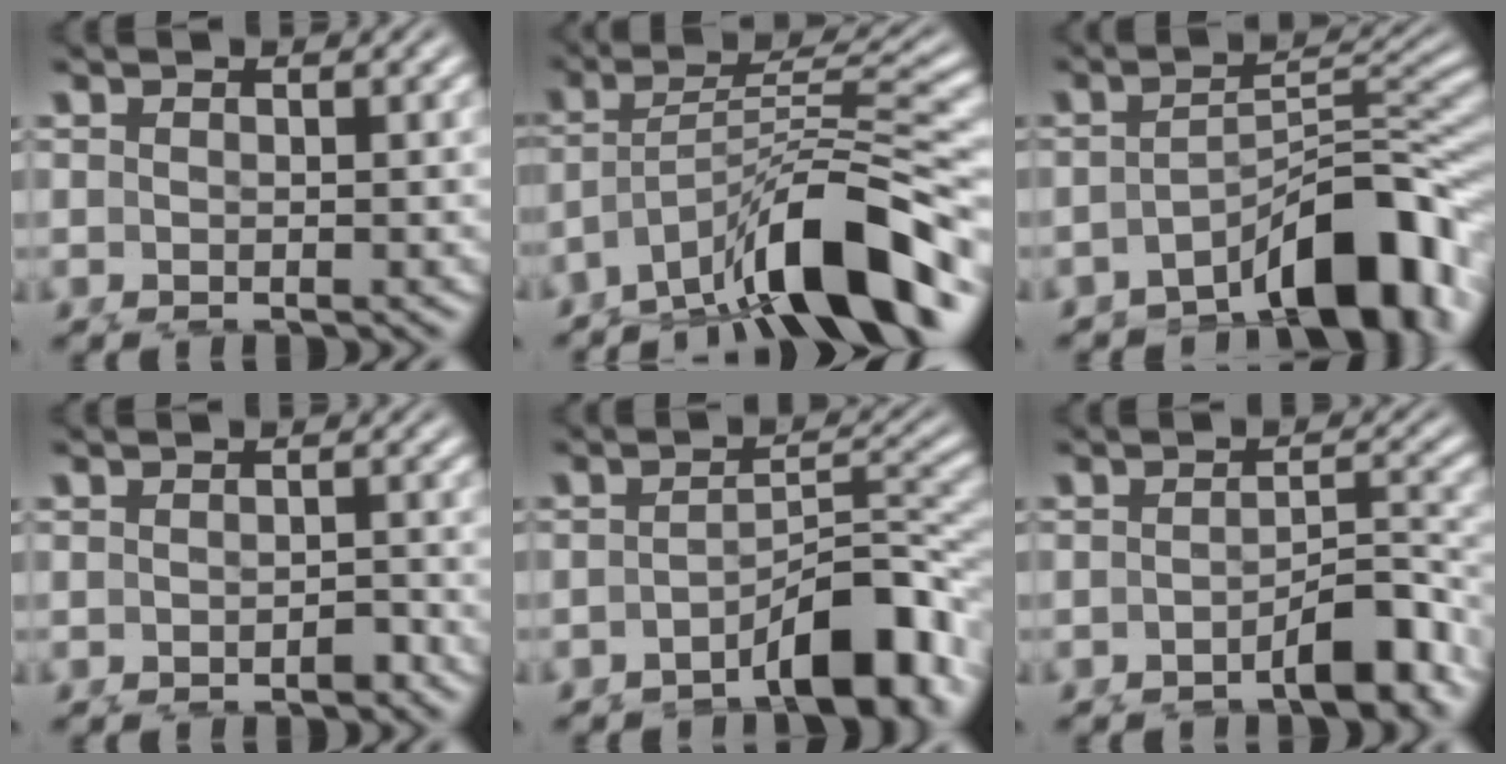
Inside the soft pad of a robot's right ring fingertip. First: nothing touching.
{"total": 9.1, "force": [-4.8, 2.6, 7.3], "torque": [-0.112, -0.016, -0.064]}
{"total": 8.0, "force": [-4.9, 2.4, 5.8], "torque": [-0.075, -0.019, -0.066]}
{"total": 0.9, "force": [-0.9, 0.0, 0.2], "torque": [-0.004, -0.006, -0.013]}
{"total": 6.3, "force": [-3.9, 1.8, 4.6], "torque": [-0.045, -0.003, -0.061]}
{"total": 3.6, "force": [-2.5, 0.5, 2.5], "torque": [-0.025, 0.000, -0.042]}